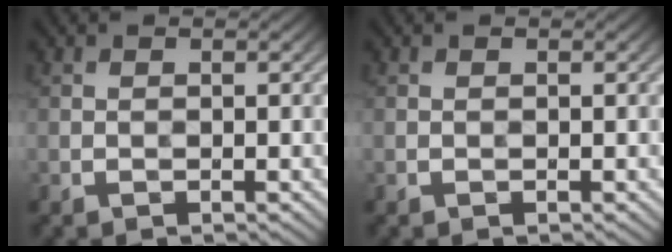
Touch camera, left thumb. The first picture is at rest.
{"total": 0.0}